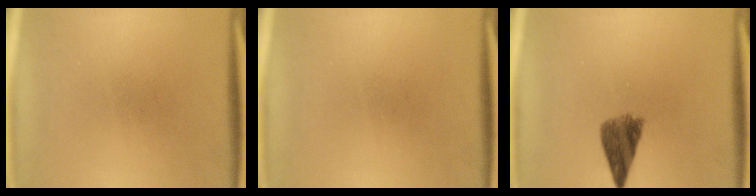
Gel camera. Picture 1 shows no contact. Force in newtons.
{"total": 0.0}
{"total": 5.3}